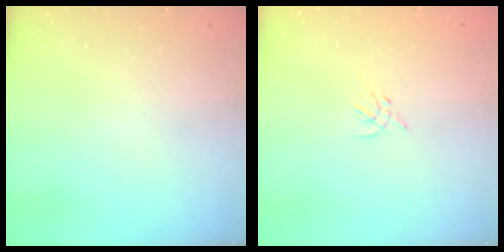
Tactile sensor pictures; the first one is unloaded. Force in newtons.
{"total": 1.4, "press": 1.3, "slide": 0.5}